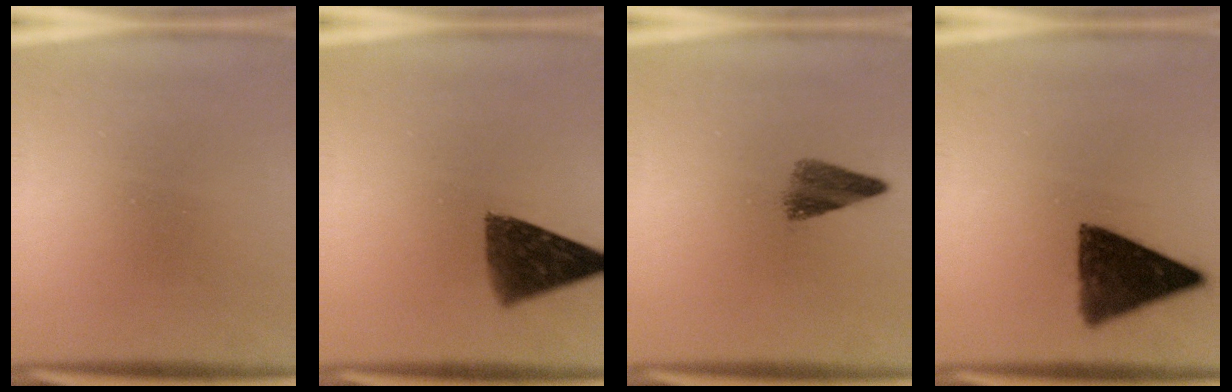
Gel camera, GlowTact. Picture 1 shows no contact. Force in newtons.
{"total": 9.6}
{"total": 4.2}
{"total": 9.2}